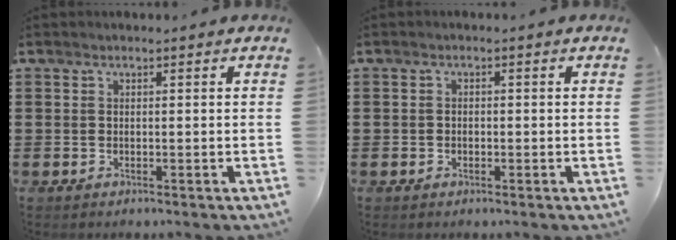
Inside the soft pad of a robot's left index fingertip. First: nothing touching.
{"total": 0.7, "force": [-0.4, 0.6, 0.1], "torque": [-0.005, 0.002, -0.010]}